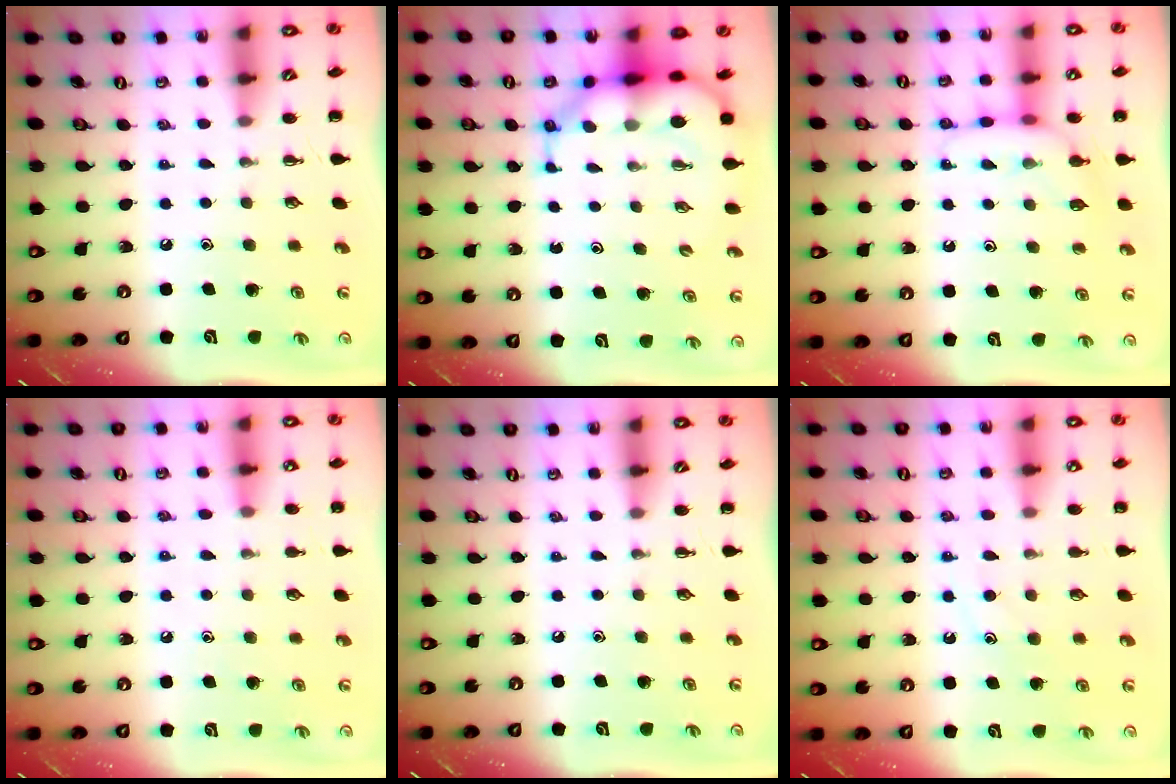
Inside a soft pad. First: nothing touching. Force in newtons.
{"total": 7.8, "press": 7.5, "slide": 2.1}
{"total": 8.3, "press": 8.3, "slide": 0.7}
{"total": 7.8, "press": 7.5, "slide": 2.0}
{"total": 0.0}
{"total": 10.5, "press": 10.4, "slide": 1.1}